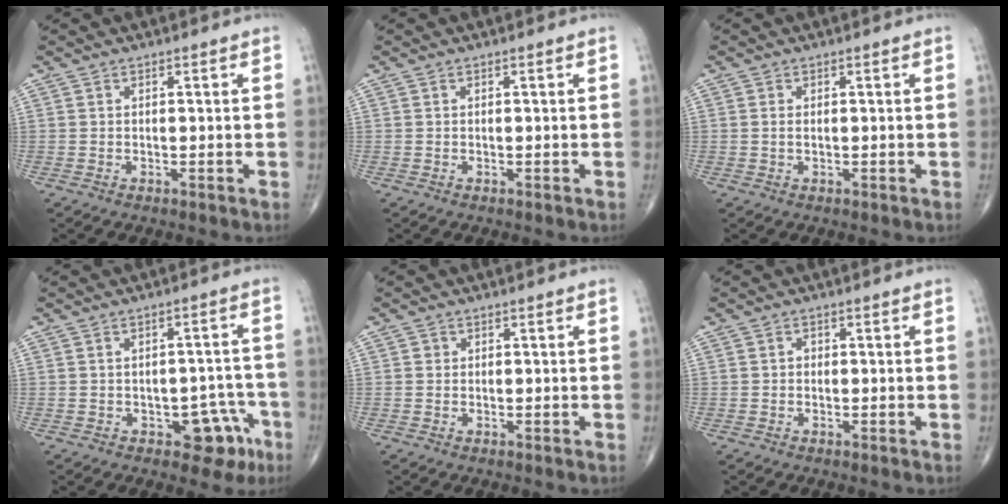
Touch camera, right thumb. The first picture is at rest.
{"total": 0.0}
{"total": 0.6, "force": [0.1, 0.2, 0.5], "torque": [-0.012, 0.002, 0.003]}
{"total": 7.4, "force": [-3.6, 4.4, 4.8], "torque": [-0.021, 0.030, -0.039]}
{"total": 0.7, "force": [0.1, 0.7, 0.1], "torque": [0.002, 0.002, 0.001]}
{"total": 0.9, "force": [-0.1, 0.8, 0.4], "torque": [-0.002, 0.003, -0.005]}